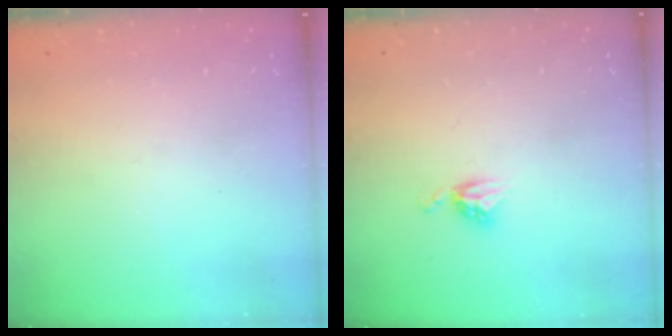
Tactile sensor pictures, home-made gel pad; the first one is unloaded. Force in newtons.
{"total": 5.4, "press": 5.4, "slide": 0.5}